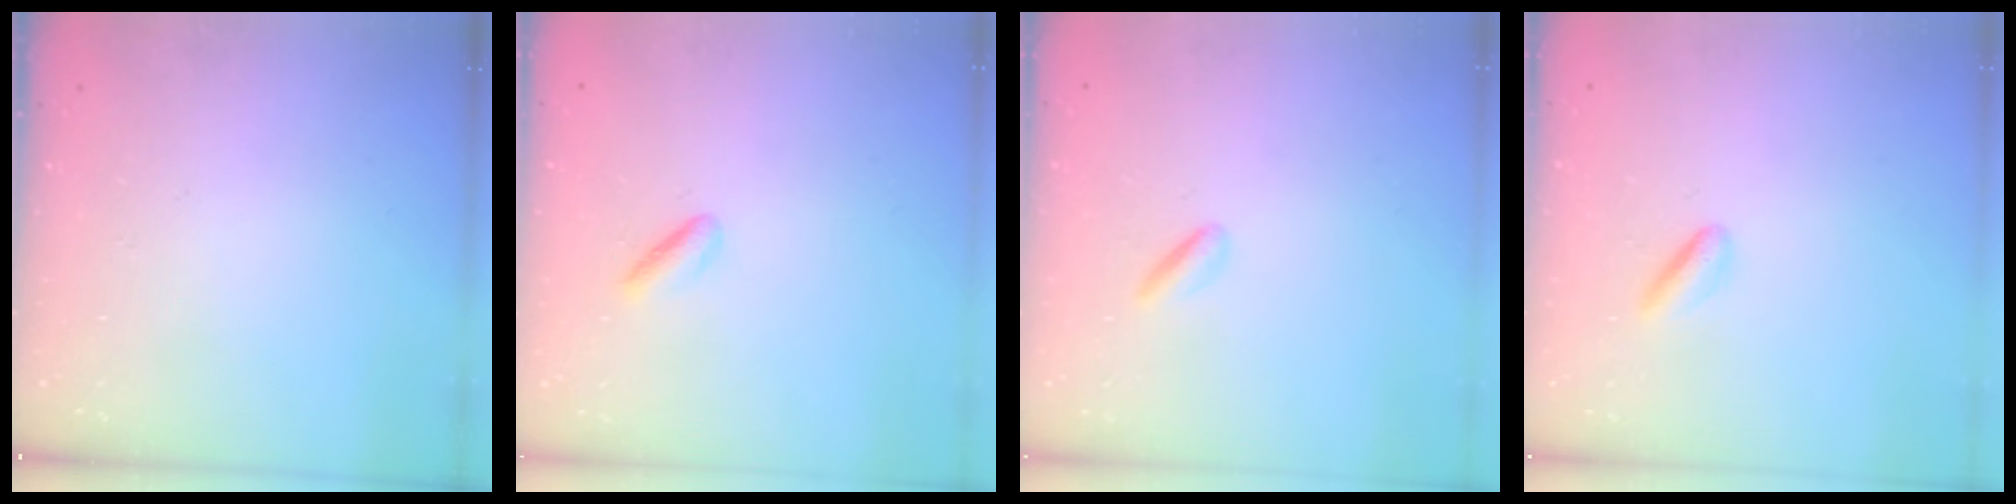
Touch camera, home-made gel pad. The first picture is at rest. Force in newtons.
{"total": 1.7, "press": 1.3, "slide": 1.1}
{"total": 1.4, "press": 1.2, "slide": 0.8}
{"total": 2.7, "press": 2.6, "slide": 0.7}